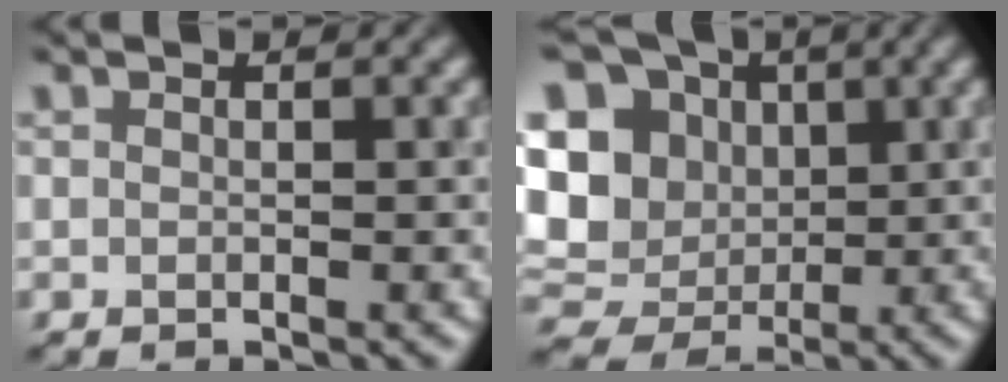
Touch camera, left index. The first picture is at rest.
{"total": 12.3, "force": [1.8, 10.8, 5.6], "torque": [-0.143, 0.018, 0.013]}